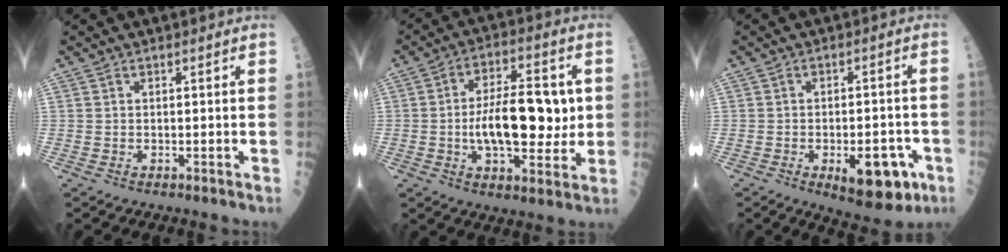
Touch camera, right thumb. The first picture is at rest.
{"total": 16.0, "force": [-0.1, 7.3, 14.2], "torque": [-0.199, 0.008, -0.002]}
{"total": 10.6, "force": [-4.1, 4.8, 8.5], "torque": [-0.086, 0.015, -0.046]}